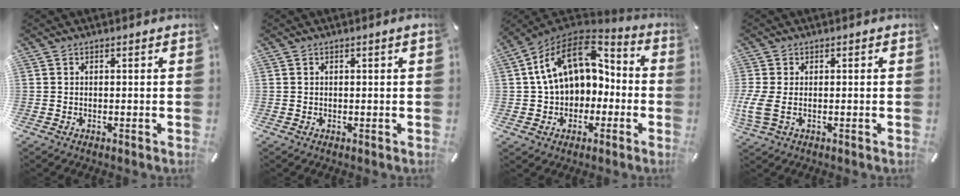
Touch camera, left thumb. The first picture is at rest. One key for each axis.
{"total": 0.7, "fx": 0.2, "fy": -0.1, "fz": 0.6, "tx": -0.011, "ty": 0.000, "tz": 0.004}
{"total": 15.8, "fx": 3.7, "fy": 12.0, "fz": 9.6, "tx": -0.177, "ty": -0.009, "tz": 0.070}
{"total": 5.0, "fx": -0.4, "fy": 2.9, "fz": 4.1, "tx": -0.096, "ty": -0.002, "tz": -0.008}